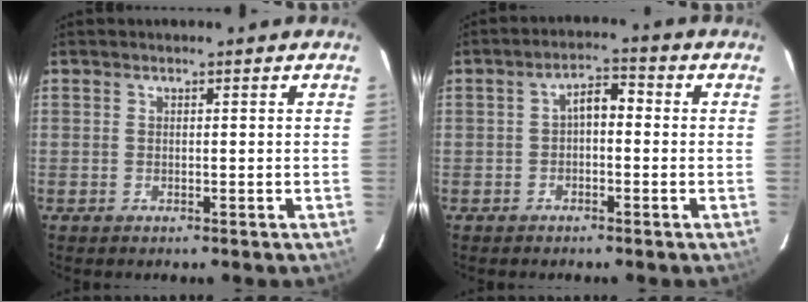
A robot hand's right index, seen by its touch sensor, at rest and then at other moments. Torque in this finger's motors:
{"motor_torque": [0.36, -0.28, 0.24, 0.07]}